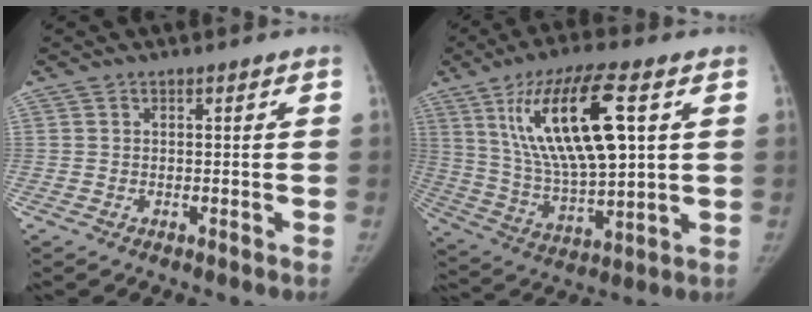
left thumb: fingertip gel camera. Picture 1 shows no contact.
{"total": 20.2, "force": [6.7, 6.5, 17.9], "torque": [-0.324, -0.017, 0.127]}